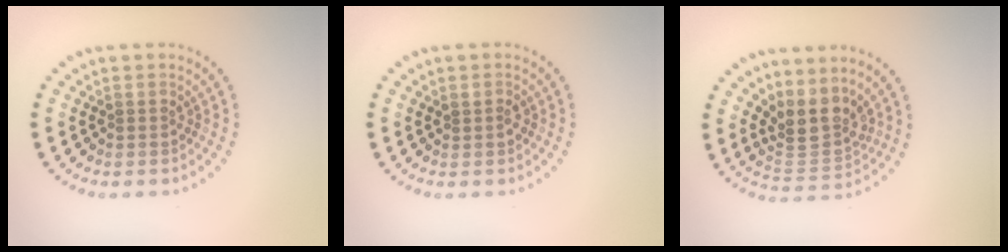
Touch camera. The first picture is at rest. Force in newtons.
{"total": 0.9, "press": 0.9, "slide": 0.3}
{"total": 3.9, "press": 2.9, "slide": 2.6}